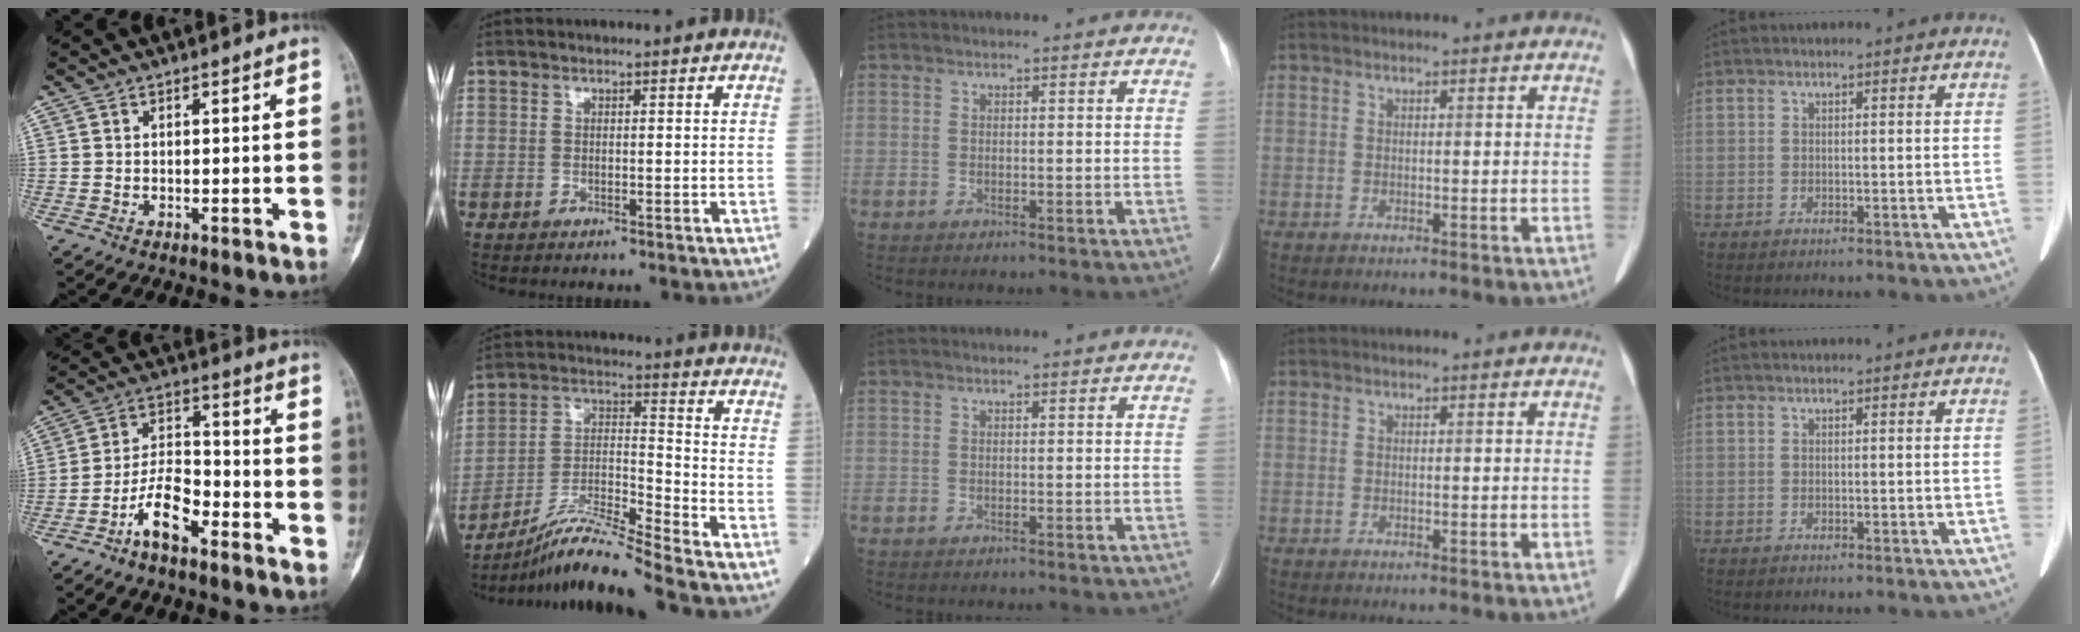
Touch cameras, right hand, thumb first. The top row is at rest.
{"thumb": {"total": 8.9, "force": [-5.5, 3.6, 6.0], "torque": [-0.106, 0.047, -0.106]}, "index": {"total": 12.0, "force": [-10.6, -2.1, 5.1], "torque": [-0.100, -0.006, -0.194]}}